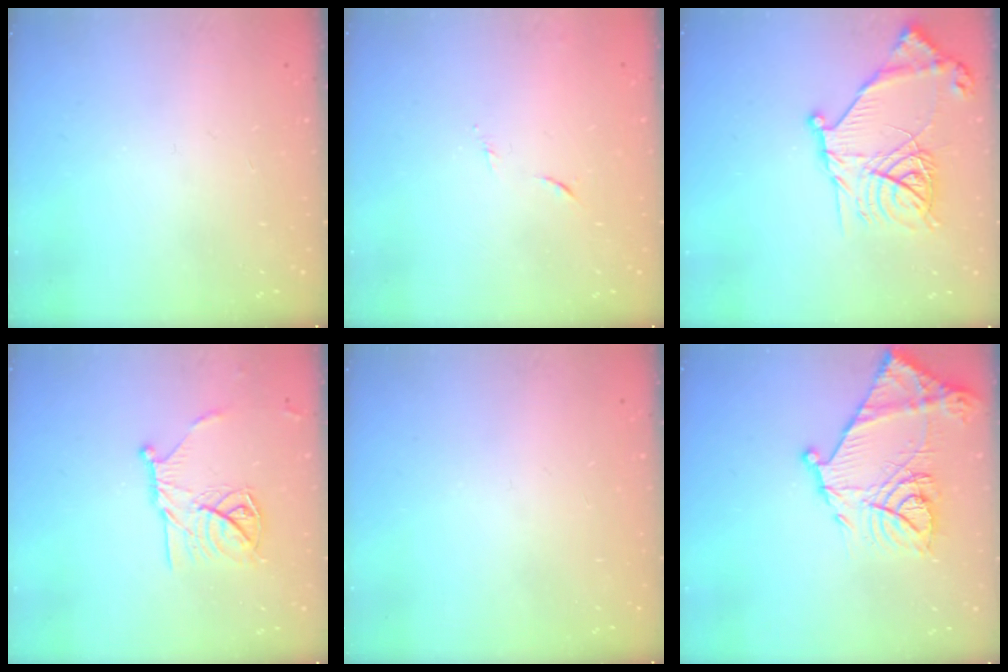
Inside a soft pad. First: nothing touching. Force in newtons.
{"total": 5.4, "press": 5.3, "slide": 0.7}
{"total": 18.8, "press": 18.7, "slide": 2.0}
{"total": 14.3, "press": 14.2, "slide": 0.5}
{"total": 0.0}
{"total": 18.6, "press": 18.5, "slide": 1.9}